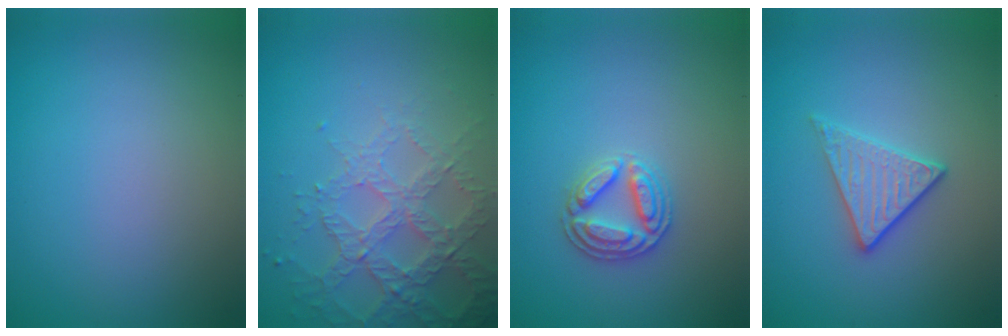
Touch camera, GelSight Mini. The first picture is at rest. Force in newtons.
{"total": 4.1, "press": 4.0, "slide": 0.9}
{"total": 2.8, "press": 2.8, "slide": 0.3}
{"total": 3.0, "press": 2.7, "slide": 1.2}